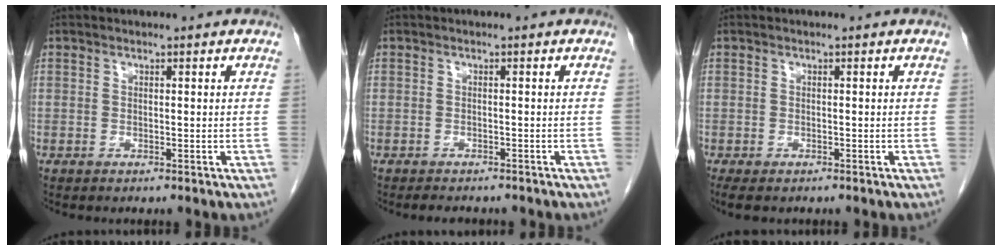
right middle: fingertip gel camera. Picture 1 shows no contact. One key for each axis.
{"total": 4.1, "fx": -3.6, "fy": 1.3, "fz": 1.6, "tx": -0.025, "ty": -0.007, "tz": -0.043}
{"total": 3.4, "fx": -2.5, "fy": 1.3, "fz": 1.8, "tx": -0.030, "ty": -0.009, "tz": -0.035}